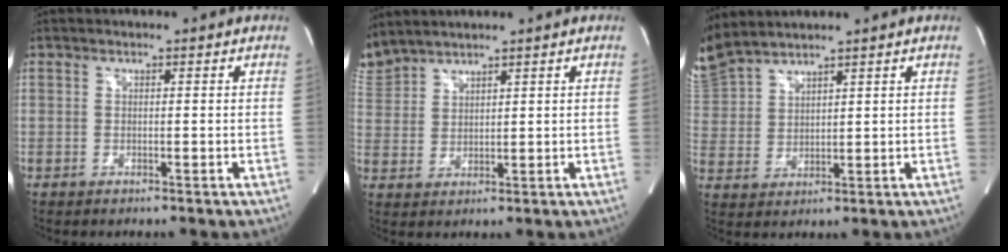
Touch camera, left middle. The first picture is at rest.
{"total": 5.9, "force": [5.7, 1.0, 1.0], "torque": [-0.042, 0.017, 0.125]}
{"total": 8.8, "force": [8.3, 1.1, 2.7], "torque": [-0.082, 0.014, 0.183]}